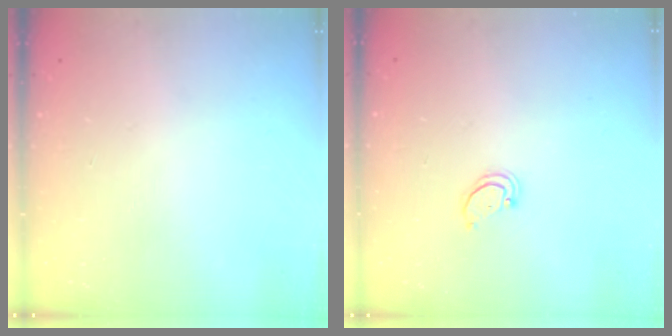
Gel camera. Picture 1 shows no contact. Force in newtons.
{"total": 1.6, "press": 1.6, "slide": 0.1}